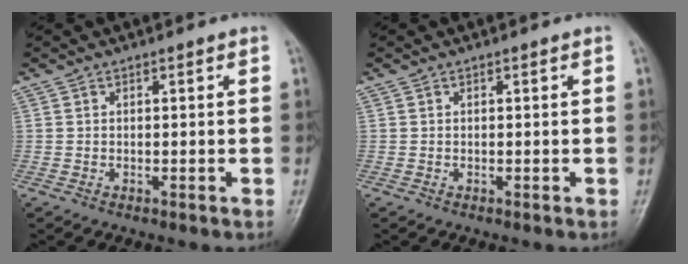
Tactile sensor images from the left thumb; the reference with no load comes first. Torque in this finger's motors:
{"motor_torque": [0.00, 0.00, -0.01, 0.01, 0.00]}